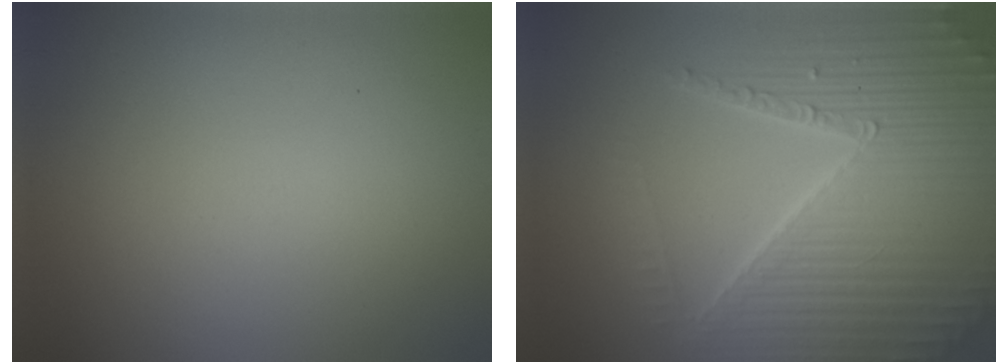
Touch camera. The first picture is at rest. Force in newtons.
{"total": 6.9, "press": 6.7, "slide": 1.6}